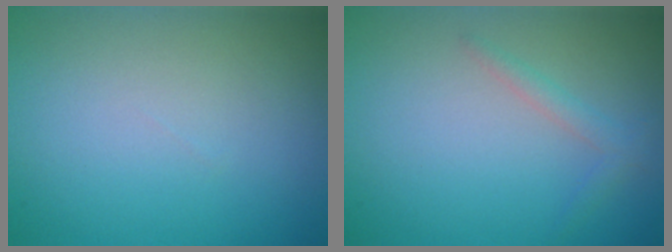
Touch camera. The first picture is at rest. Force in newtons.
{"total": 1.3, "press": 1.3, "slide": 0.0}